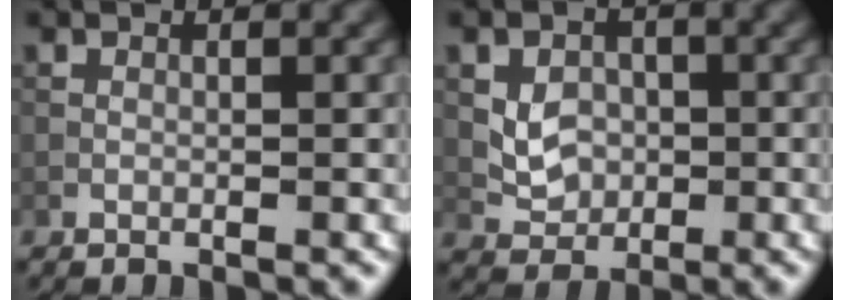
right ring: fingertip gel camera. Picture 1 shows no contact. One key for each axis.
{"total": 2.7, "fx": 0.2, "fy": 2.4, "fz": 1.3, "tx": -0.025, "ty": -0.002, "tz": 0.009}